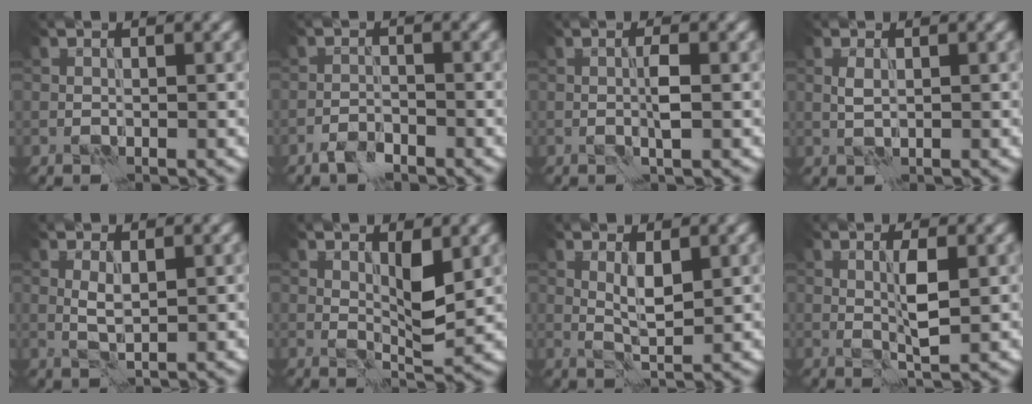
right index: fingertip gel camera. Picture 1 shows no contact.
{"total": 1.8, "force": [-1.4, 0.6, 0.8], "torque": [-0.014, 0.004, -0.030]}
{"total": 1.5, "force": [-0.1, 0.1, 1.5], "torque": [-0.029, 0.003, -0.002]}
{"total": 0.9, "force": [0.2, 0.3, 0.8], "torque": [-0.023, 0.002, 0.006]}
{"total": 1.6, "force": [0.4, 0.4, 1.5], "torque": [-0.037, 0.000, 0.011]}
{"total": 3.0, "force": [1.1, 0.8, 2.7], "torque": [-0.047, -0.008, 0.020]}
{"total": 2.4, "force": [0.7, 0.5, 2.2], "torque": [-0.046, -0.004, 0.017]}
{"total": 2.5, "force": [0.4, 0.4, 2.5], "torque": [-0.048, -0.001, 0.009]}